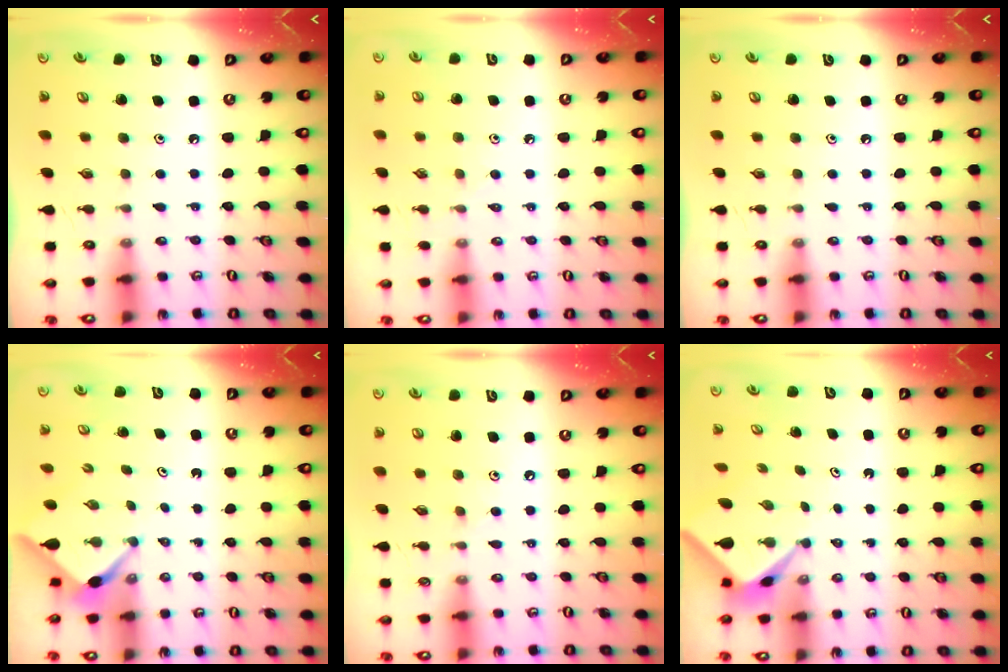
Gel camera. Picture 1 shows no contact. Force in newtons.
{"total": 4.9, "press": 4.8, "slide": 0.8}
{"total": 0.0}
{"total": 2.4, "press": 2.4, "slide": 0.2}
{"total": 3.9, "press": 3.8, "slide": 0.5}
{"total": 2.3, "press": 2.3, "slide": 0.3}